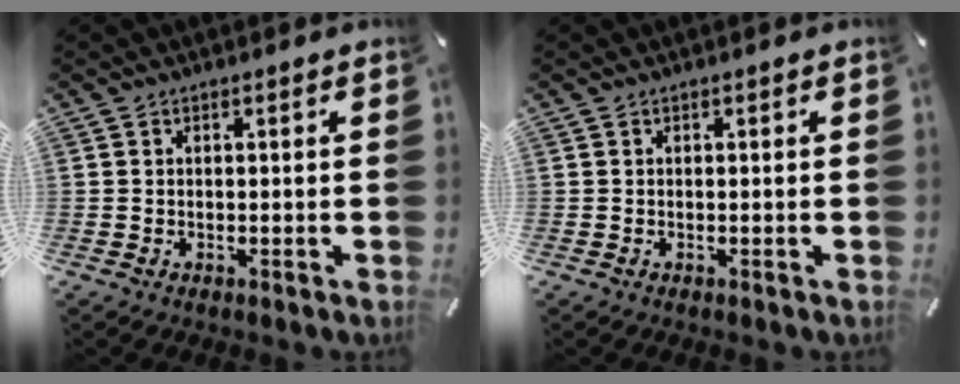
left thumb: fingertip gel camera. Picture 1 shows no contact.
{"total": 0.0}